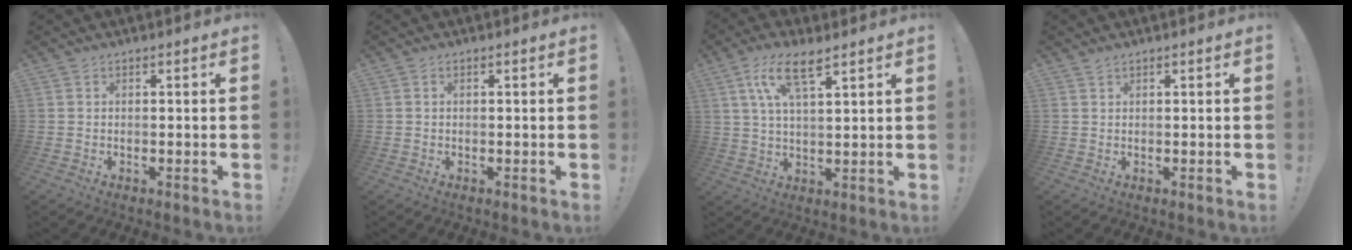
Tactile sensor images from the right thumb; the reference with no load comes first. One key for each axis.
{"total": 0.5, "fx": 0.1, "fy": 0.3, "fz": 0.4, "tx": -0.015, "ty": 0.006, "tz": 0.003}
{"total": 10.6, "fx": 5.7, "fy": 3.6, "fz": 8.2, "tx": -0.157, "ty": -0.006, "tz": 0.104}
{"total": 0.8, "fx": 0.7, "fy": 0.2, "fz": 0.3, "tx": -0.001, "ty": -0.002, "tz": 0.013}